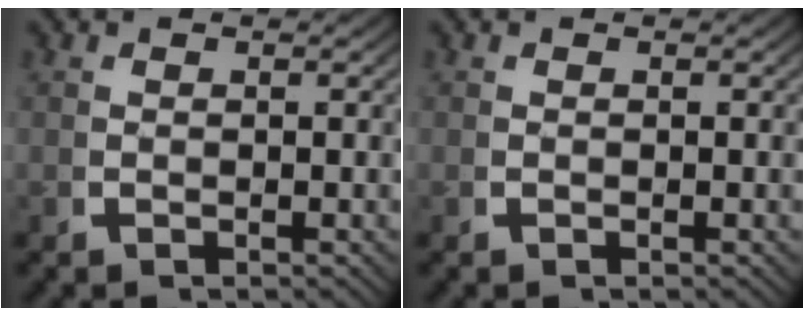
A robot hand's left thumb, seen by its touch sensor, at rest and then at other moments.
{"total": 0.0}